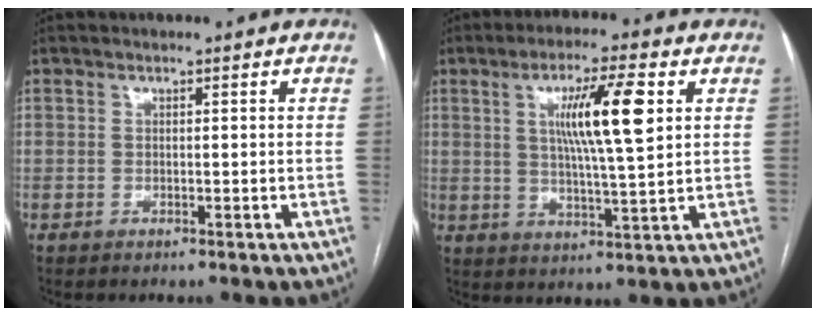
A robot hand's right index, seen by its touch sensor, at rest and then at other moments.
{"total": 10.7, "force": [3.1, 0.5, 10.2], "torque": [-0.175, 0.003, 0.052]}